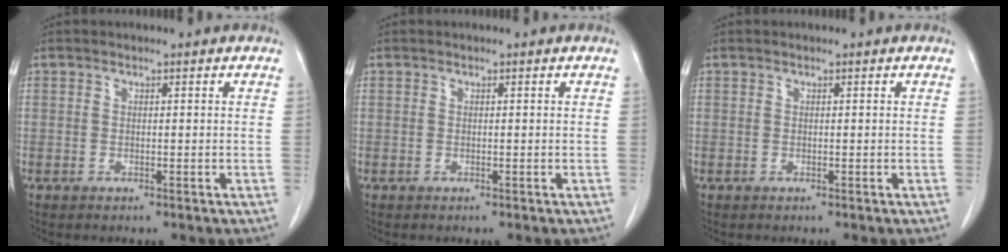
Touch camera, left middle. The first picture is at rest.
{"total": 0.0}
{"total": 0.0}